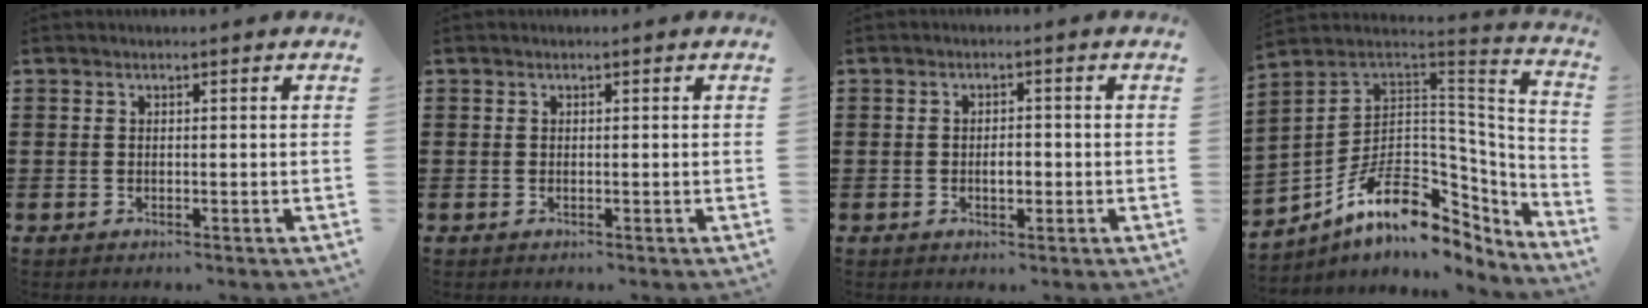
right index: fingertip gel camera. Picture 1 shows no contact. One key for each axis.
{"total": 0.0}
{"total": 2.5, "fx": -0.5, "fy": 1.1, "fz": 2.2, "tx": -0.043, "ty": 0.003, "tz": -0.010}
{"total": 14.2, "fx": -5.8, "fy": 9.0, "fz": 9.3, "tx": -0.168, "ty": 0.003, "tz": -0.095}